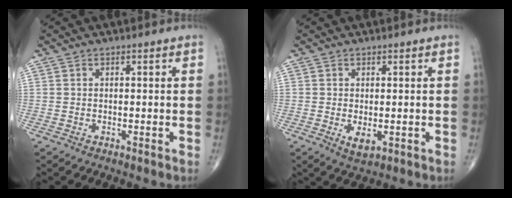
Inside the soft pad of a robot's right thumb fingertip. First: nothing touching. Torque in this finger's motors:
{"motor_torque": [0.06, -0.10, 0.21, 0.19, 0.04]}